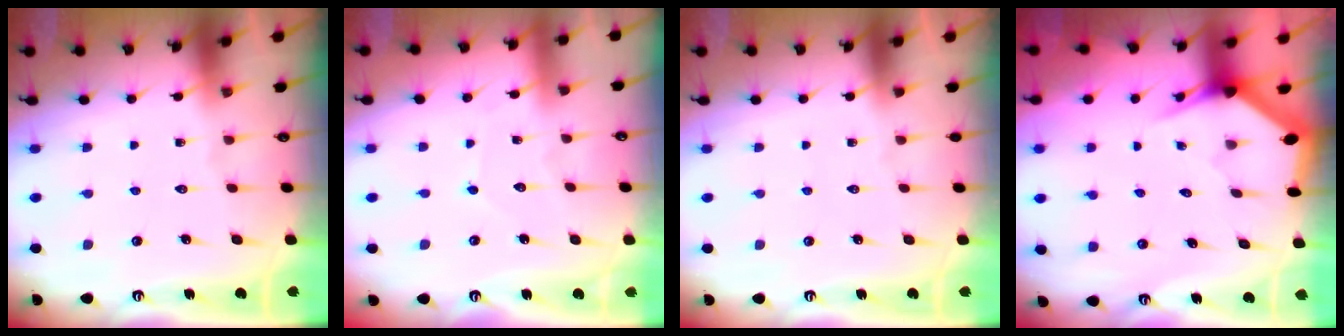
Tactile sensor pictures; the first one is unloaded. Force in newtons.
{"total": 3.2, "press": 3.2, "slide": 0.0}
{"total": 0.0}
{"total": 3.0, "press": 3.0, "slide": 0.0}